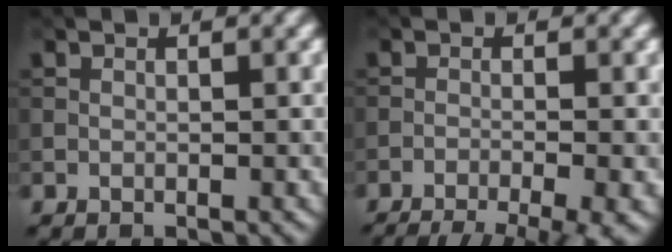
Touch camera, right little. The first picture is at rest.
{"total": 9.6, "force": [-7.3, 2.3, 5.8], "torque": [-0.074, -0.022, -0.093]}